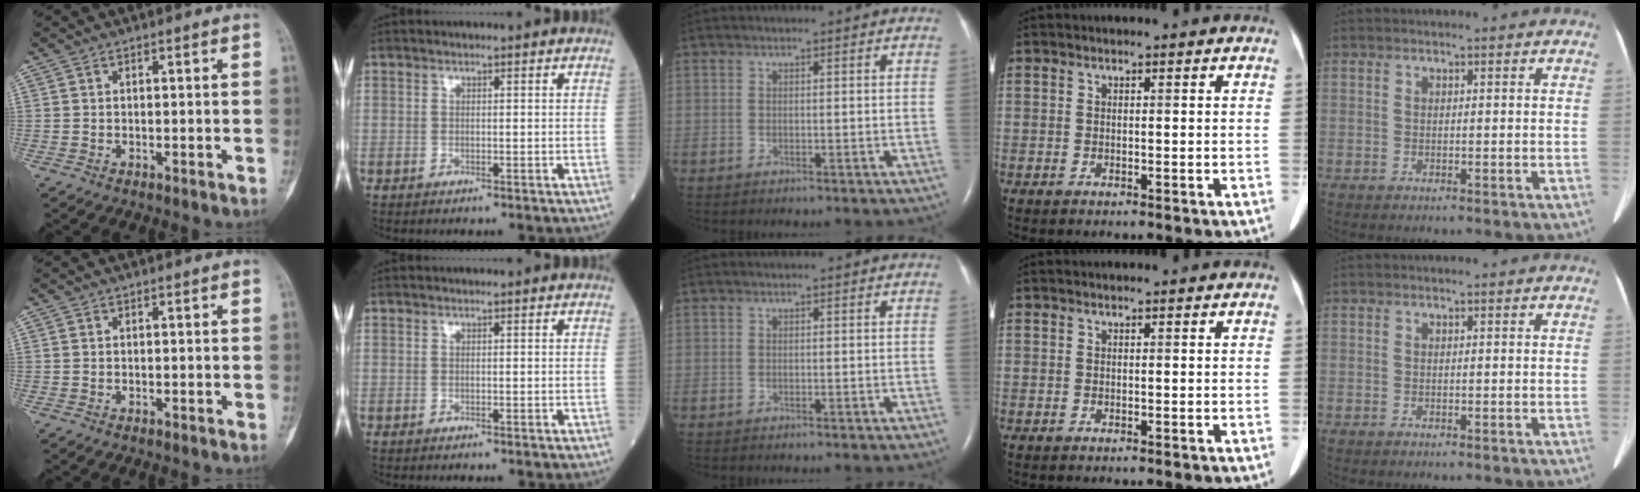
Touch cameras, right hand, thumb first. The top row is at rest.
{}